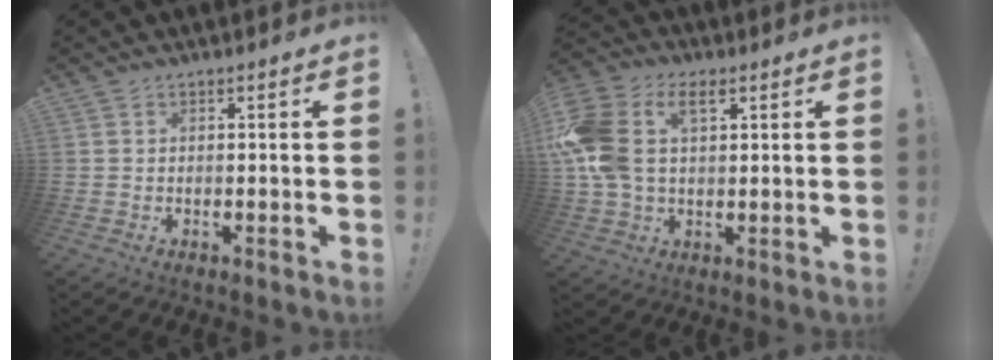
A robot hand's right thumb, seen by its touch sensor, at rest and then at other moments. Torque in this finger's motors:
{"motor_torque": [2.08, 2.07, 1.50, 0.25, 0.57]}